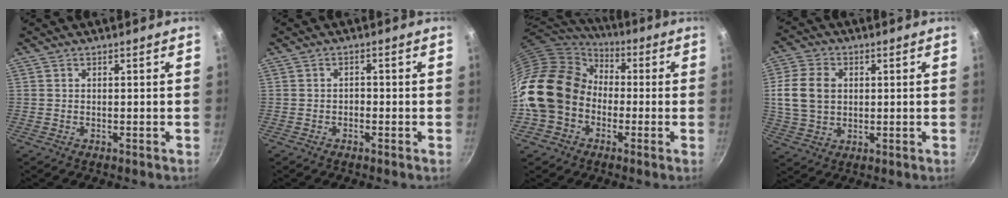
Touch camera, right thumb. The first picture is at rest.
{"total": 1.1, "force": [-0.5, 0.8, 0.6], "torque": [-0.006, 0.007, -0.010]}
{"total": 20.6, "force": [-1.8, 16.5, 12.1], "torque": [-0.216, 0.060, -0.040]}
{"total": 10.3, "force": [1.4, 7.8, 6.6], "torque": [-0.113, 0.004, 0.024]}